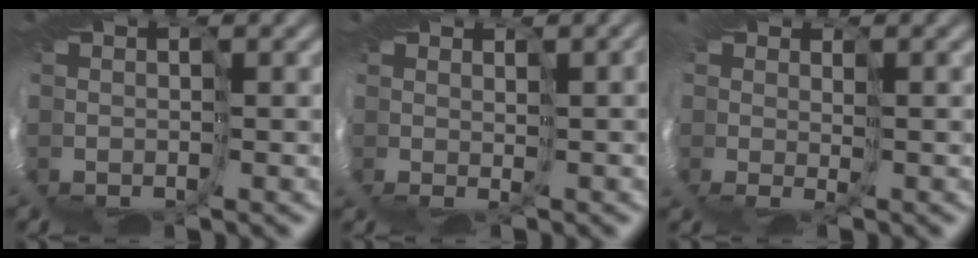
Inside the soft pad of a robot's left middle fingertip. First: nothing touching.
{"total": 2.7, "force": [1.1, 0.6, 2.4], "torque": [-0.035, 0.008, 0.019]}
{"total": 2.2, "force": [0.4, 1.6, 1.5], "torque": [-0.028, 0.002, 0.007]}